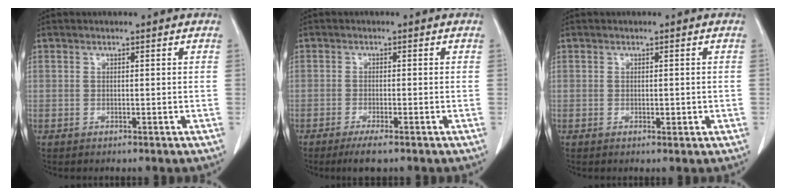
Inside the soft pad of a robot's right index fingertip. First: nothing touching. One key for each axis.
{"total": 3.5, "fx": -2.5, "fy": 0.2, "fz": 2.4, "tx": -0.044, "ty": -0.009, "tz": -0.043}
{"total": 1.1, "fx": -0.1, "fy": 0.7, "fz": 0.9, "tx": -0.008, "ty": -0.001, "tz": 0.002}